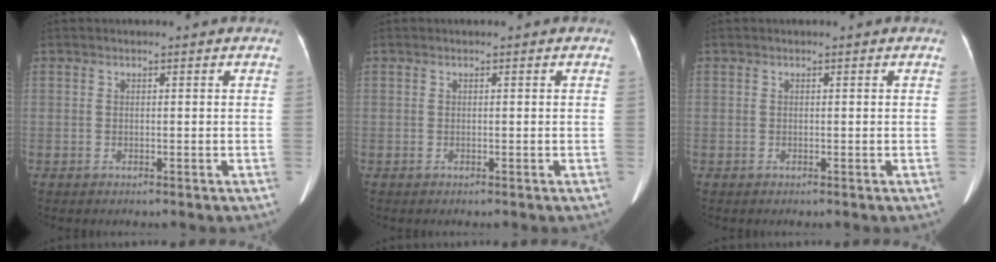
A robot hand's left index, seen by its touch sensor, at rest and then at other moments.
{"total": 0.0}
{"total": 0.0}